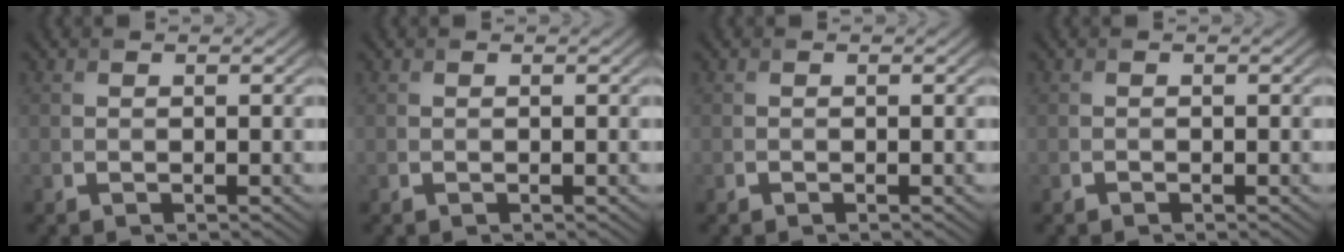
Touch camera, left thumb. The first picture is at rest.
{"total": 0.0}
{"total": 0.0}
{"total": 0.0}